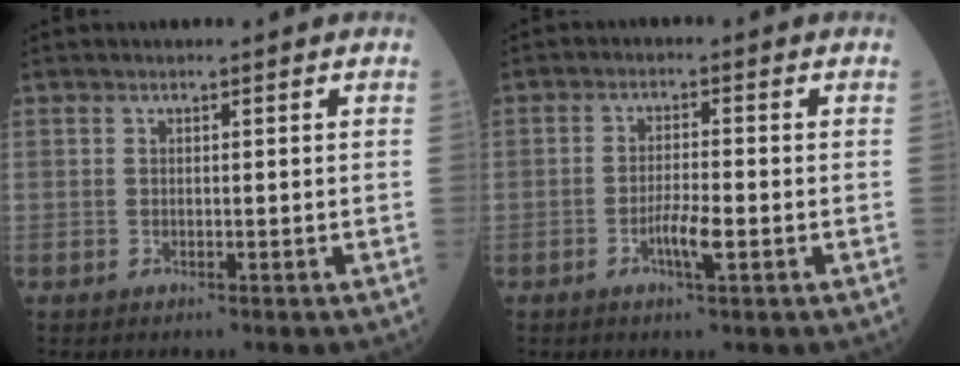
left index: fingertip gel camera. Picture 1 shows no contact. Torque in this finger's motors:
{"motor_torque": [0.66, 0.30, 0.07, 0.03]}